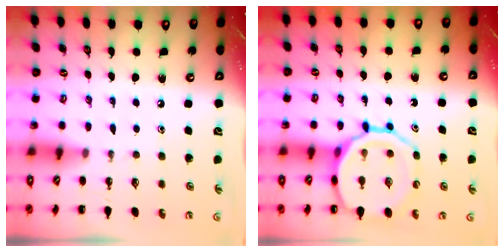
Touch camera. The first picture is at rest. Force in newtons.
{"total": 16.7, "press": 16.4, "slide": 3.0}